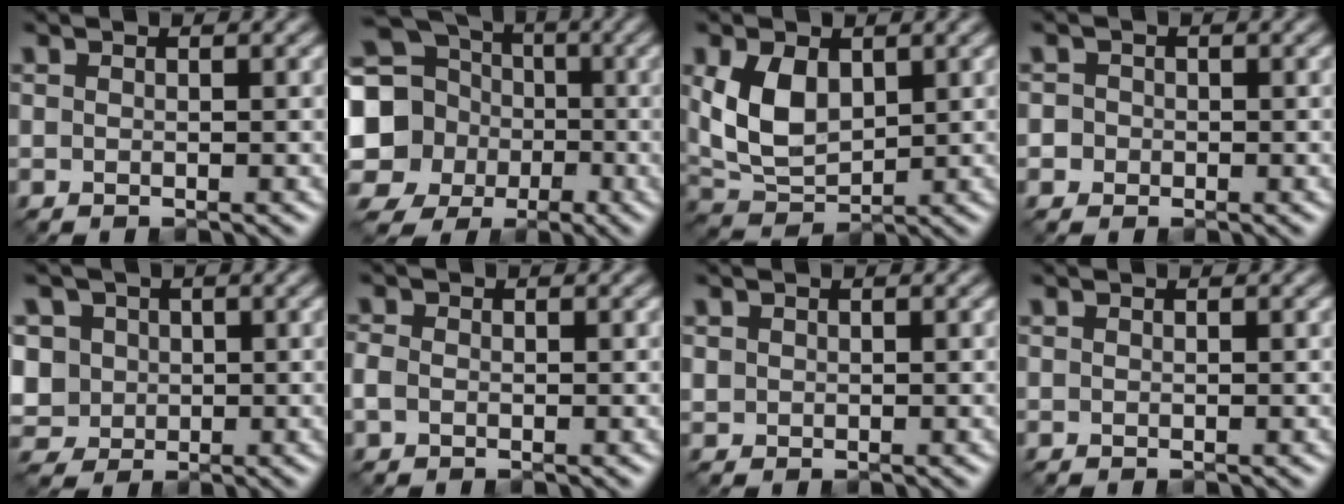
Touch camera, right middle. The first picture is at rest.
{"total": 17.1, "force": [-1.9, 15.9, 6.1], "torque": [-0.180, -0.005, -0.079]}
{"total": 5.3, "force": [1.4, 3.3, 3.9], "torque": [-0.089, 0.003, 0.034]}
{"total": 1.4, "force": [-0.1, 1.4, 0.3], "torque": [0.011, 0.005, -0.010]}
{"total": 6.7, "force": [1.4, 5.9, 2.8], "torque": [-0.061, 0.022, 0.009]}
{"total": 1.2, "force": [-0.4, 1.0, 0.7], "torque": [-0.016, 0.001, -0.011]}
{"total": 0.6, "force": [0.2, 0.6, 0.1], "torque": [0.002, -0.002, 0.007]}
{"total": 0.0}